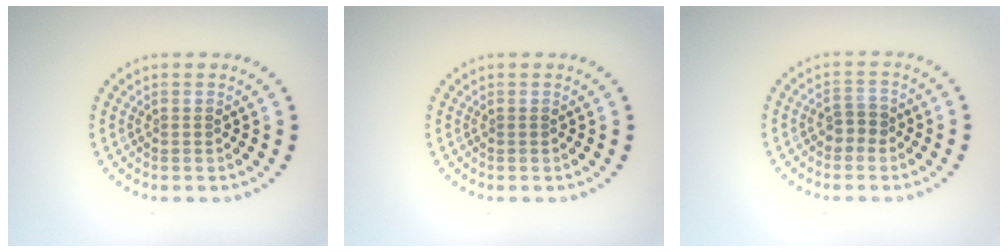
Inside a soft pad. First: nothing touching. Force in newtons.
{"total": 0.0}
{"total": 1.6, "press": 1.5, "slide": 0.7}